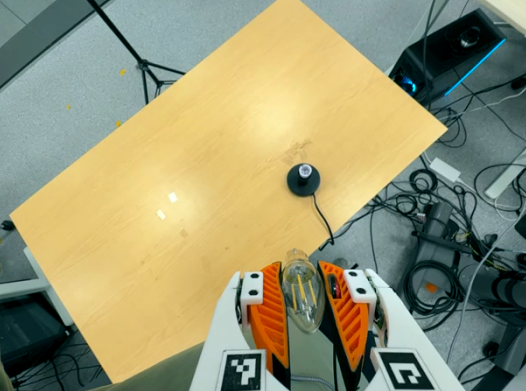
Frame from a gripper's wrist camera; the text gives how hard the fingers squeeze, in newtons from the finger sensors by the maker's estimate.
{"total": 21.9, "left": 24.4, "right": 19.3}